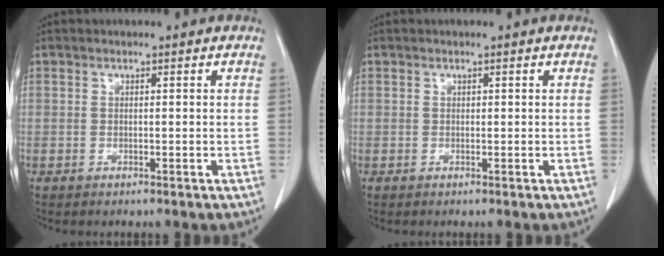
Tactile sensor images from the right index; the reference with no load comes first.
{"total": 0.0}